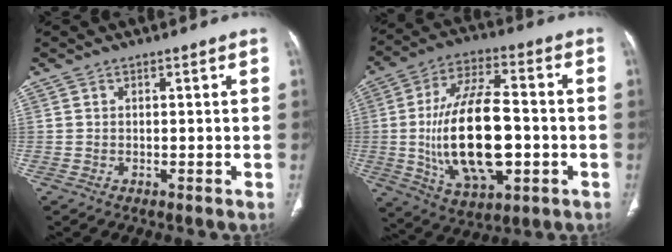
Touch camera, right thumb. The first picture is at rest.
{"total": 20.9, "force": [-2.6, 9.9, 18.2], "torque": [-0.324, 0.016, -0.033]}